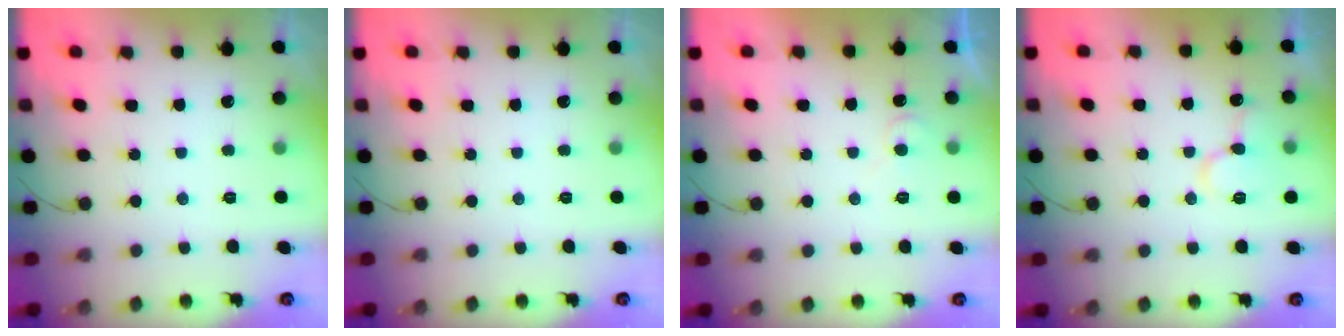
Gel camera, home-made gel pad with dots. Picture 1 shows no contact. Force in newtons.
{"total": 0.0}
{"total": 5.7, "press": 5.6, "slide": 0.6}
{"total": 9.9, "press": 9.8, "slide": 1.2}